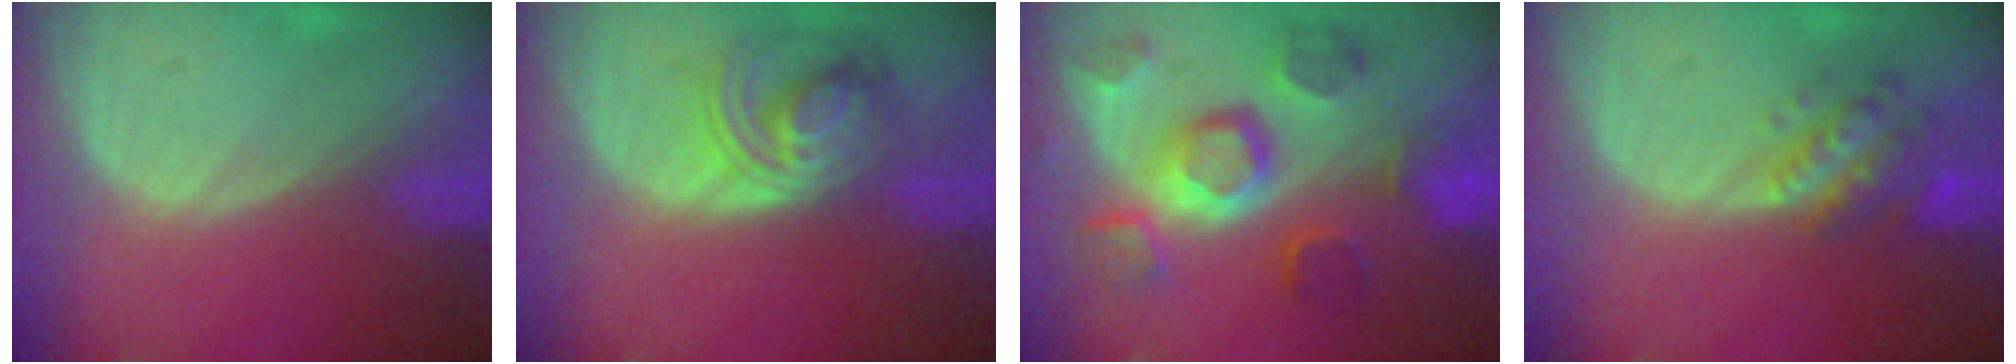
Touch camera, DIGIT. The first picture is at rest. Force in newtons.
{"total": 6.8, "press": 6.7, "slide": 1.2}
{"total": 11.2, "press": 9.9, "slide": 5.3}
{"total": 6.1, "press": 5.9, "slide": 1.4}